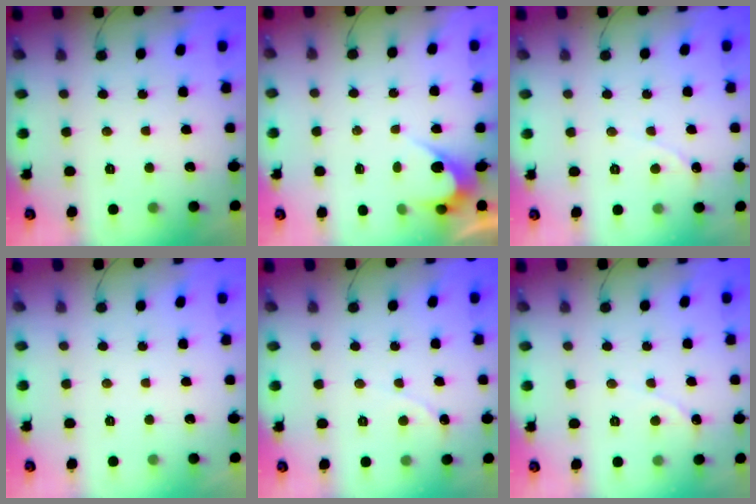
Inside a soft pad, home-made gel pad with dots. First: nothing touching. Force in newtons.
{"total": 2.4, "press": 2.4, "slide": 0.1}
{"total": 0.0}
{"total": 0.0}
{"total": 0.0}
{"total": 0.0}